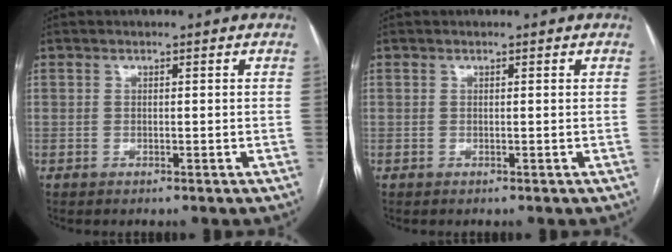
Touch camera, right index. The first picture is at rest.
{"total": 0.0}